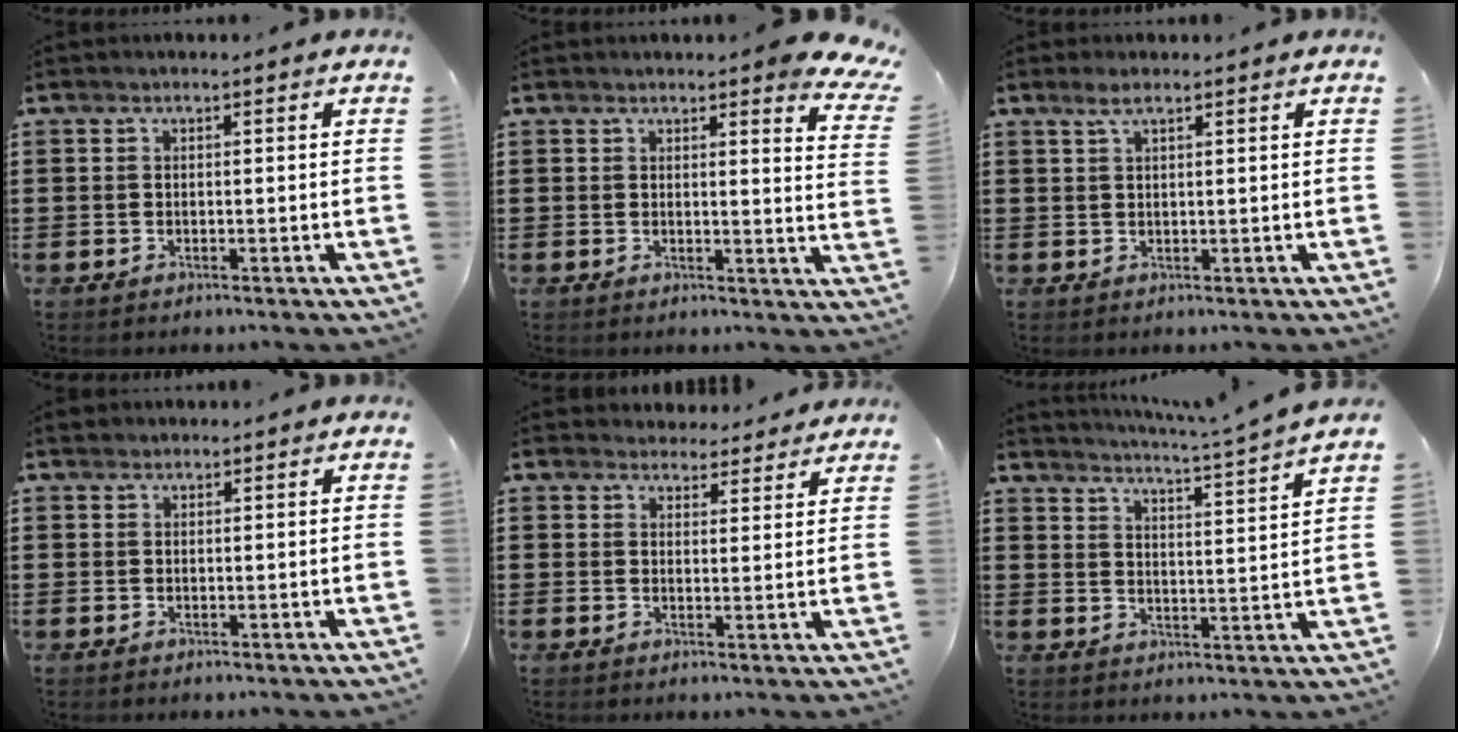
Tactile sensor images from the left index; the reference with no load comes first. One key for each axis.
{"total": 4.0, "fx": 3.6, "fy": 0.3, "fz": 1.5, "tx": -0.019, "ty": -0.019, "tz": 0.062}
{"total": 2.1, "fx": 1.3, "fy": 0.4, "fz": 1.5, "tx": -0.032, "ty": 0.002, "tz": 0.024}
{"total": 1.3, "fx": 1.1, "fy": 0.7, "fz": 0.0, "tx": -0.002, "ty": 0.003, "tz": 0.022}
{"total": 3.6, "fx": 3.4, "fy": 1.0, "fz": 0.1, "tx": -0.006, "ty": -0.012, "tz": 0.063}
{"total": 4.1, "fx": 3.6, "fy": -1.3, "fz": 1.3, "tx": -0.033, "ty": -0.037, "tz": 0.054}